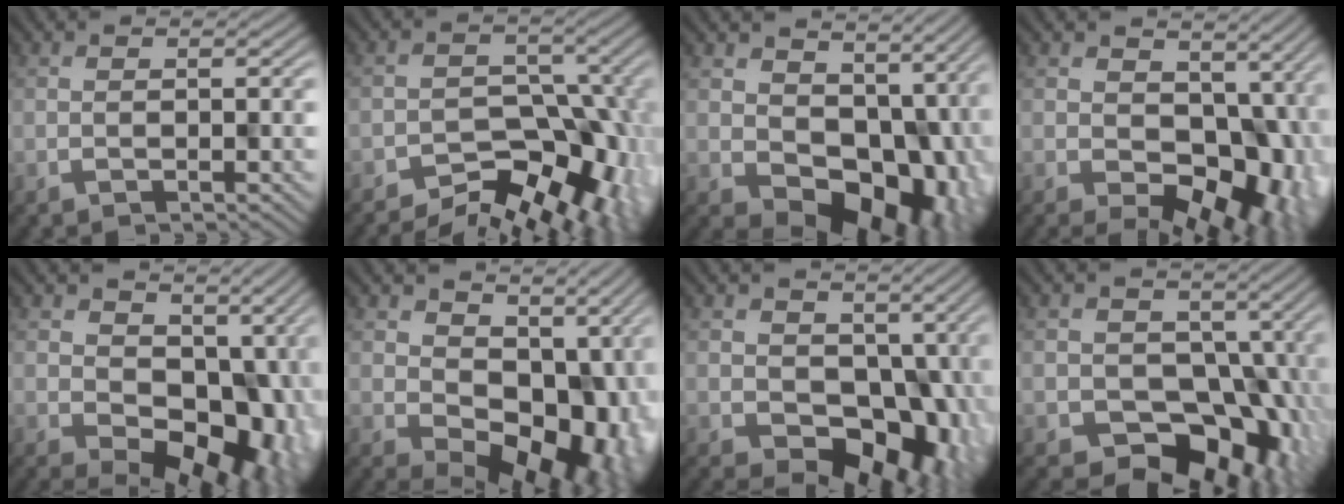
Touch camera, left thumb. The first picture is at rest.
{"total": 11.8, "force": [-7.5, 6.4, 6.5], "torque": [-0.072, 0.002, -0.096]}
{"total": 12.3, "force": [1.3, 9.0, 8.3], "torque": [-0.125, -0.042, 0.032]}
{"total": 12.4, "force": [-1.3, 8.2, 9.2], "torque": [-0.121, -0.029, -0.004]}
{"total": 13.0, "force": [0.4, 9.0, 9.4], "torque": [-0.127, -0.039, 0.025]}
{"total": 13.6, "force": [1.4, 9.5, 9.6], "torque": [-0.123, -0.043, 0.045]}
{"total": 10.5, "force": [-0.6, 7.8, 7.0], "torque": [-0.093, -0.034, 0.001]}
{"total": 11.5, "force": [-3.2, 9.3, 5.9], "torque": [-0.057, -0.010, -0.064]}